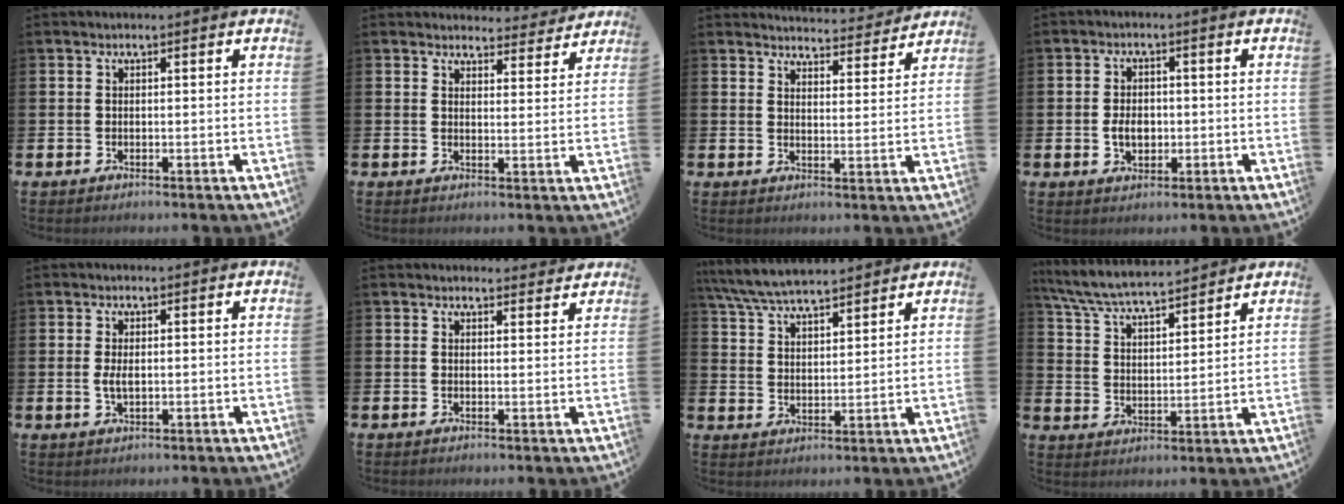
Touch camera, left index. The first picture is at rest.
{"total": 4.0, "force": [3.9, 0.9, 0.1], "torque": [-0.002, -0.025, 0.068]}
{"total": 4.6, "force": [4.6, 0.5, 0.1], "torque": [-0.005, -0.037, 0.078]}
{"total": 3.6, "force": [-0.4, 2.5, 2.5], "torque": [-0.028, -0.003, -0.015]}
{"total": 2.2, "force": [0.1, 1.0, 1.9], "torque": [-0.031, 0.001, -0.001]}
{"total": 1.9, "force": [1.9, 0.4, 0.0], "torque": [0.007, -0.007, 0.032]}
{"total": 6.8, "force": [6.5, 1.0, 1.7], "torque": [-0.058, -0.026, 0.119]}
{"total": 6.8, "force": [6.5, 0.6, 1.9], "torque": [-0.063, -0.039, 0.114]}